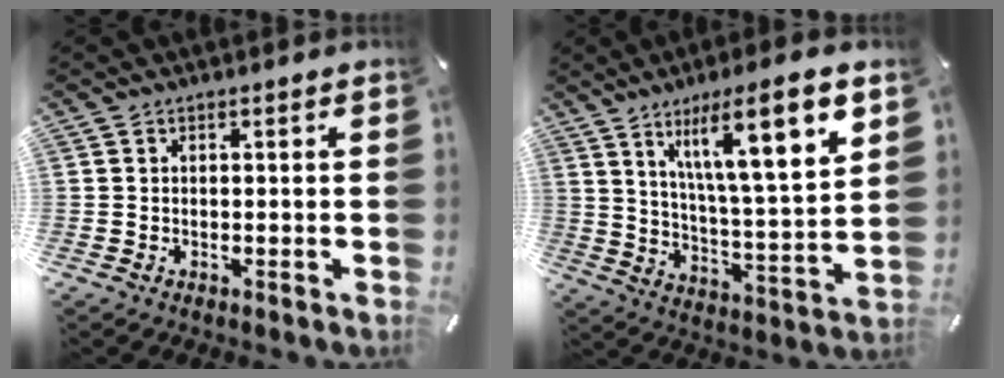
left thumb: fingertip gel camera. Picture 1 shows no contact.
{"total": 15.5, "force": [9.6, 2.9, 11.9], "torque": [-0.185, -0.049, 0.147]}